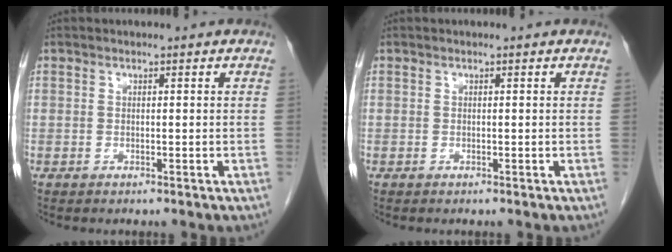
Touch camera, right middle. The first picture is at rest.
{"total": 0.0}